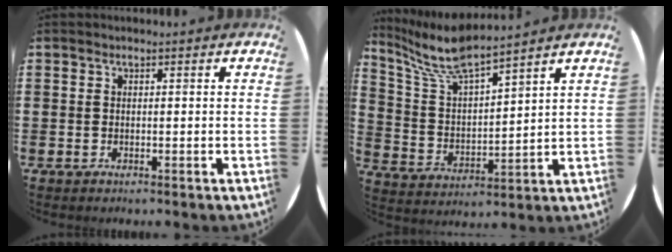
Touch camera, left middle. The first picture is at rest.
{"total": 7.8, "force": [7.1, 1.1, 3.2], "torque": [-0.088, -0.035, 0.126]}